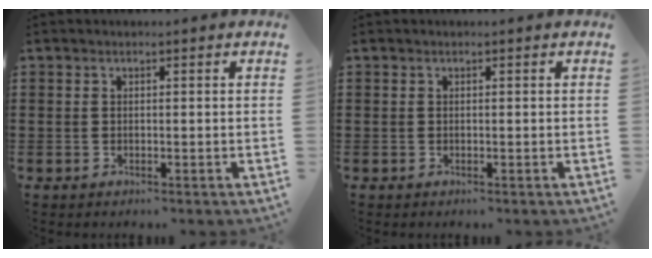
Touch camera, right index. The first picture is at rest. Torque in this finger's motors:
{"motor_torque": [-0.04, -0.07, 0.00, 0.01]}